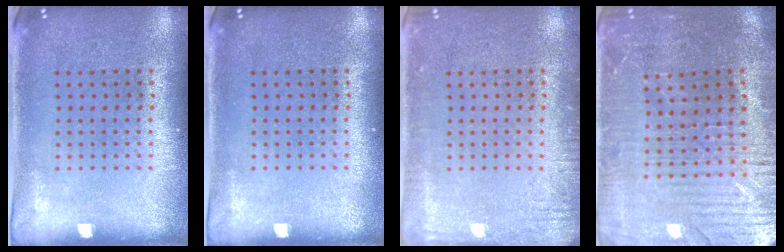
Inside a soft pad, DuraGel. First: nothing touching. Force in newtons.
{"total": 0.0}
{"total": 2.0, "press": 1.9, "slide": 0.2}
{"total": 3.1, "press": 3.1, "slide": 0.6}